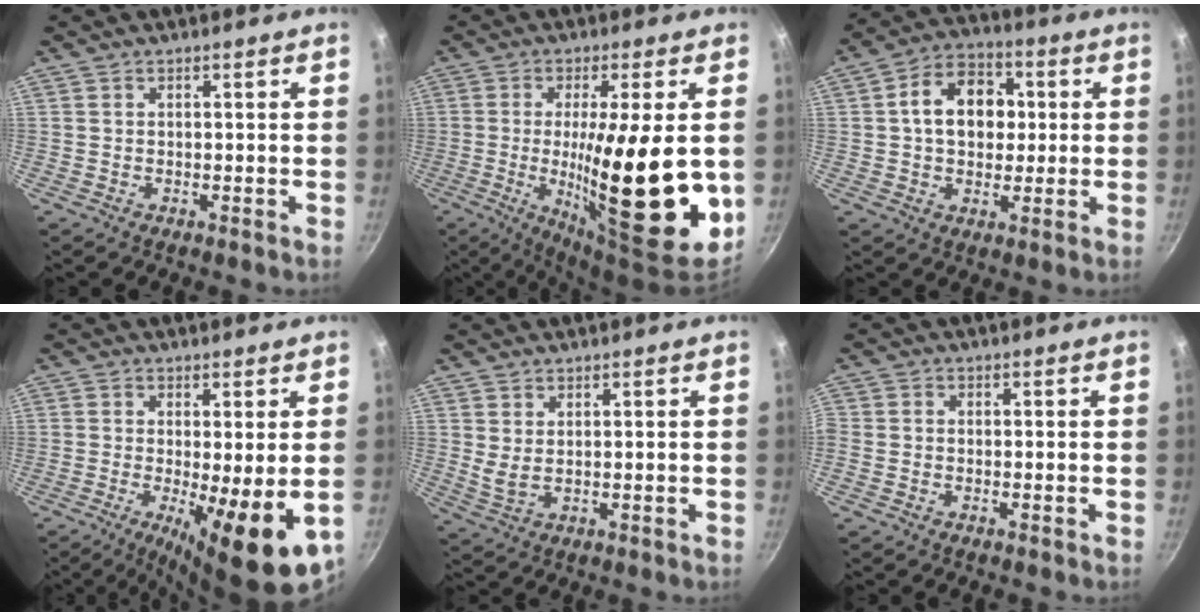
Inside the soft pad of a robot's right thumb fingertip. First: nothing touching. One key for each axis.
{"total": 22.4, "fx": -1.1, "fy": 5.1, "fz": 21.8, "tx": -0.338, "ty": -0.019, "tz": -0.009}
{"total": 12.2, "fx": 1.6, "fy": 9.1, "fz": 8.1, "tx": -0.092, "ty": 0.017, "tz": 0.010}
{"total": 13.0, "fx": -2.8, "fy": 3.0, "fz": 12.4, "tx": -0.188, "ty": -0.016, "tz": -0.034}
{"total": 2.9, "fx": 1.2, "fy": 1.1, "fz": 2.4, "tx": -0.047, "ty": -0.014, "tz": 0.028}
{"total": 1.1, "fx": -0.6, "fy": 0.5, "fz": 0.8, "tx": -0.029, "ty": 0.005, "tz": -0.021}